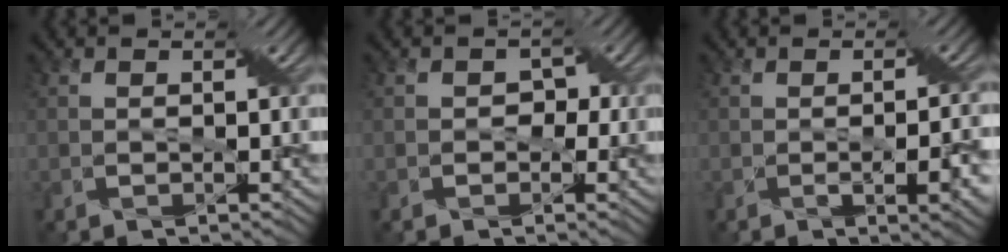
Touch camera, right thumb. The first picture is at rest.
{"total": 1.4, "force": [-0.2, 1.3, 0.2], "torque": [-0.001, 0.002, -0.007]}
{"total": 5.3, "force": [-1.5, 1.5, 4.9], "torque": [-0.066, -0.012, -0.011]}